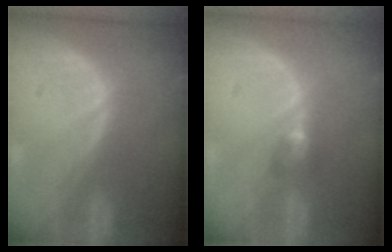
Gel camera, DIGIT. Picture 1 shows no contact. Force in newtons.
{"total": 2.9, "press": 2.5, "slide": 1.5}